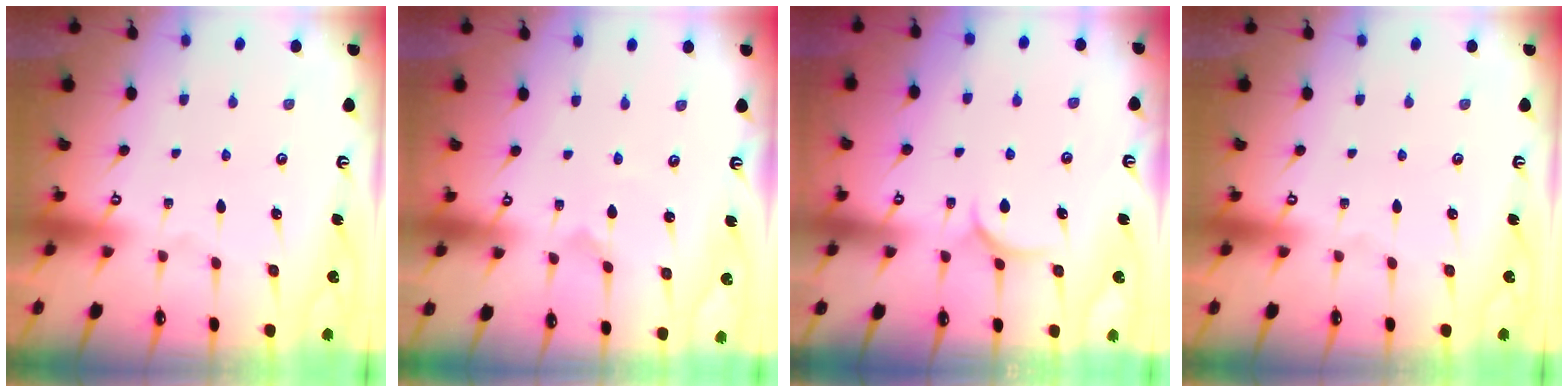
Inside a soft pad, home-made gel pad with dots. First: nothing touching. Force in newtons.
{"total": 0.0}
{"total": 4.9, "press": 4.8, "slide": 0.8}
{"total": 0.0}